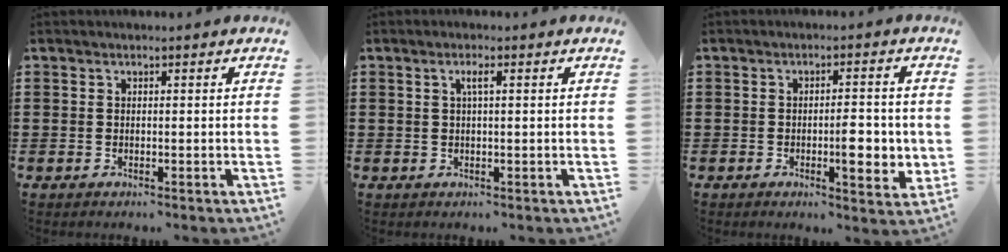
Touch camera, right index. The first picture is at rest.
{"total": 1.7, "force": [0.4, 0.2, 1.6], "torque": [-0.031, 0.002, 0.005]}
{"total": 5.7, "force": [-0.9, 1.8, 5.4], "torque": [-0.066, -0.005, -0.021]}